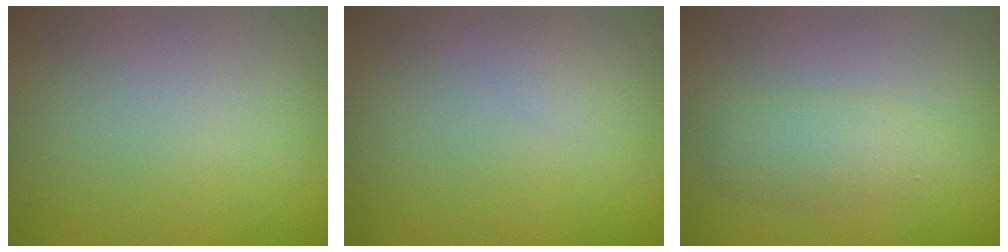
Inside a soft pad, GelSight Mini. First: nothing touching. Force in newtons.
{"total": 1.0, "press": 1.0, "slide": 0.1}
{"total": 2.4, "press": 2.4, "slide": 0.1}